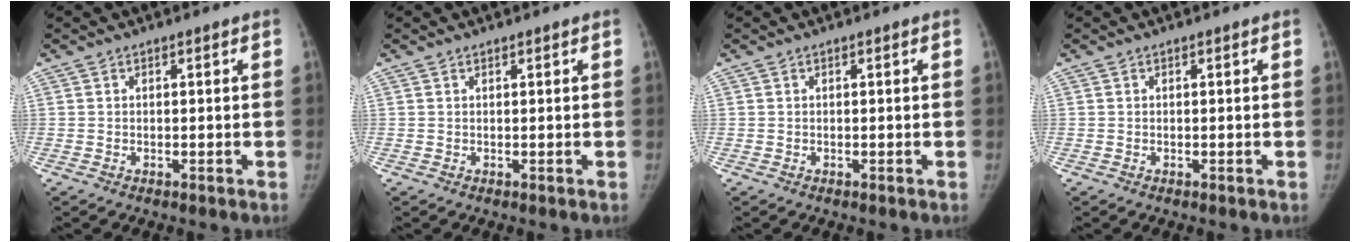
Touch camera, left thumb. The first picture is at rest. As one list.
[{"total": 0.0}, {"total": 0.0}, {"total": 0.0}]